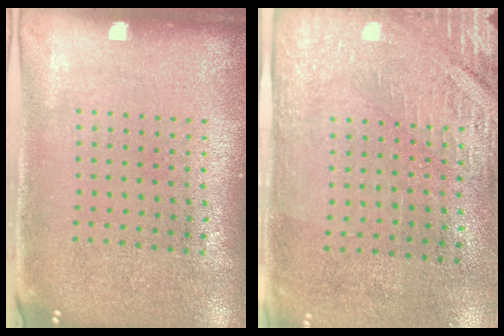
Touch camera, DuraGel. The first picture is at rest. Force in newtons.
{"total": 2.8, "press": 2.4, "slide": 1.4}